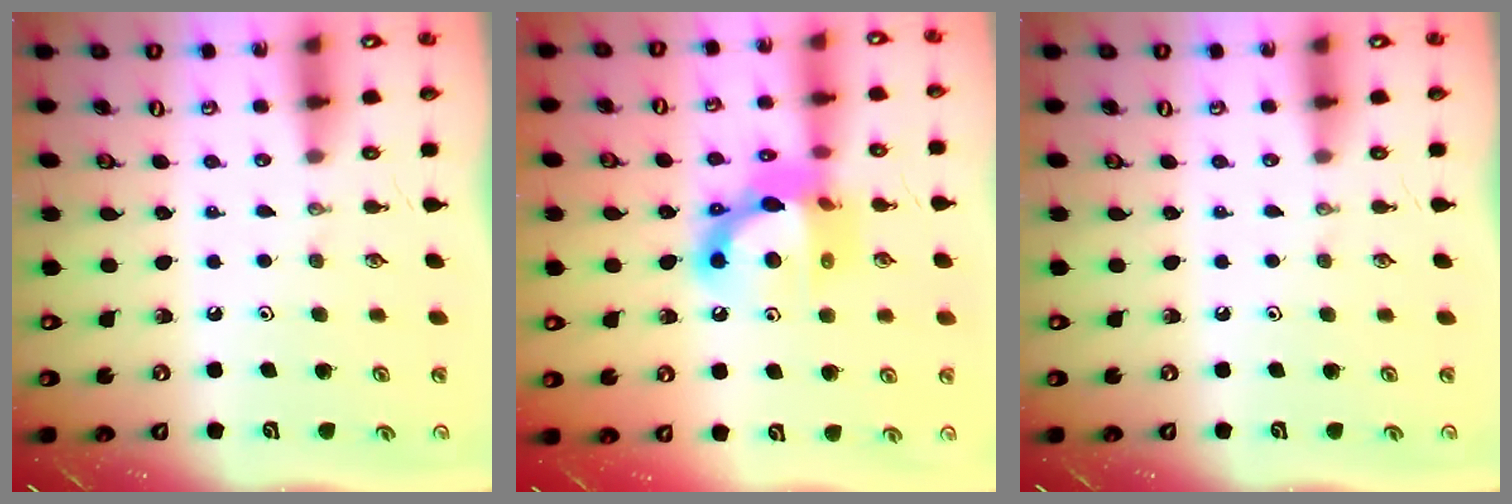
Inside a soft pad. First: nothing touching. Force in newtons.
{"total": 14.6, "press": 14.5, "slide": 1.7}
{"total": 0.0}